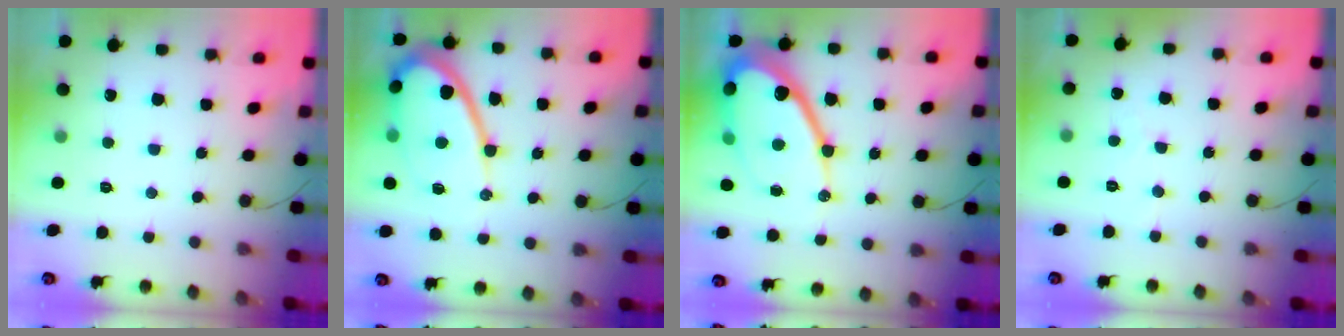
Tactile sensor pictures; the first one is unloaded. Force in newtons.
{"total": 14.4, "press": 14.4, "slide": 1.6}
{"total": 22.4, "press": 22.3, "slide": 1.7}
{"total": 2.3, "press": 2.3, "slide": 0.2}